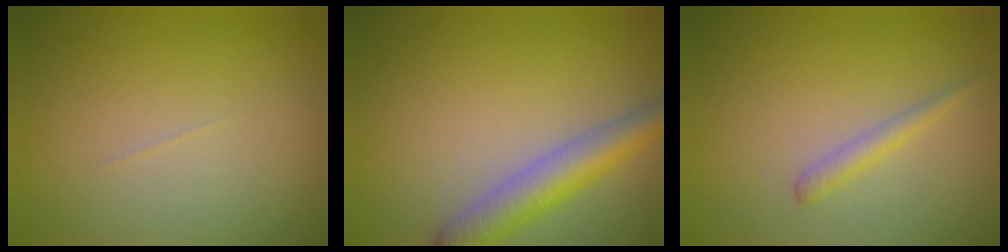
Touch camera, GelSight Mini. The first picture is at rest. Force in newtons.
{"total": 4.2, "press": 4.2, "slide": 0.2}
{"total": 1.4, "press": 1.4, "slide": 0.0}